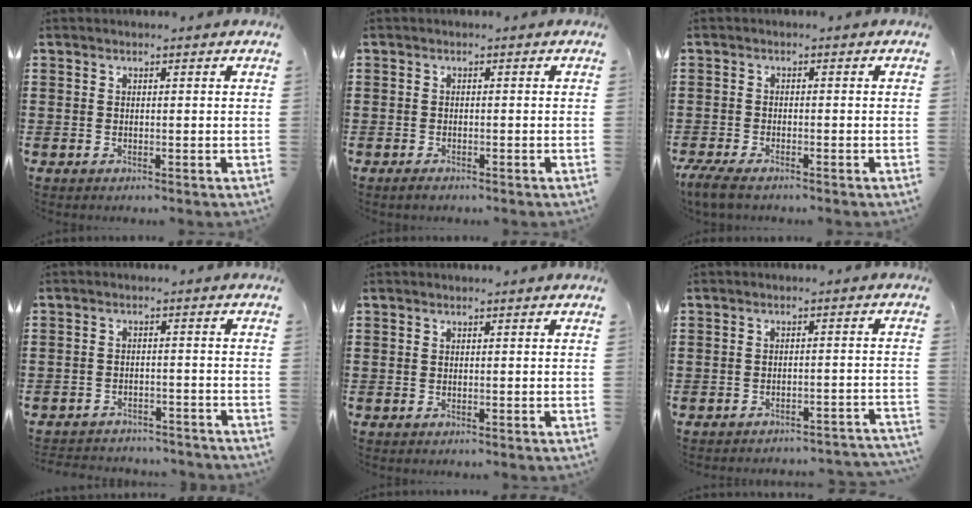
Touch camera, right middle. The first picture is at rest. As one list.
[{"total": 1.0, "force": [-0.8, 0.4, 0.3], "torque": [-0.008, -0.002, -0.017]}, {"total": 2.8, "force": [-2.3, 0.6, 1.4], "torque": [-0.046, -0.005, -0.052]}, {"total": 2.9, "force": [-2.9, 0.5, -0.1], "torque": [-0.006, 0.000, -0.063]}, {"total": 0.0}, {"total": 2.7, "force": [-2.6, 0.1, 0.4], "torque": [-0.009, 0.002, -0.056]}]